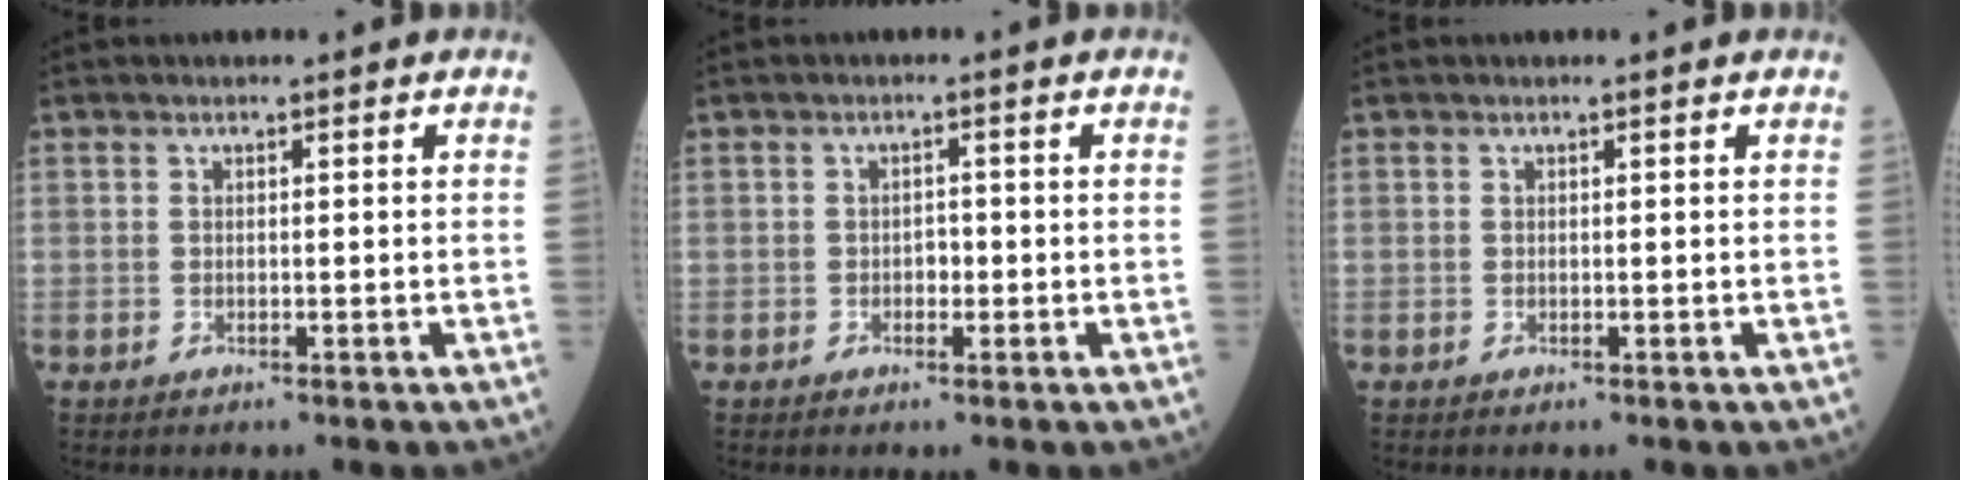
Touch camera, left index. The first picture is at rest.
{"total": 1.3, "force": [-0.4, 0.9, 0.9], "torque": [-0.011, 0.004, -0.007]}
{"total": 0.6, "force": [0.6, 0.0, 0.2], "torque": [-0.008, 0.000, 0.008]}